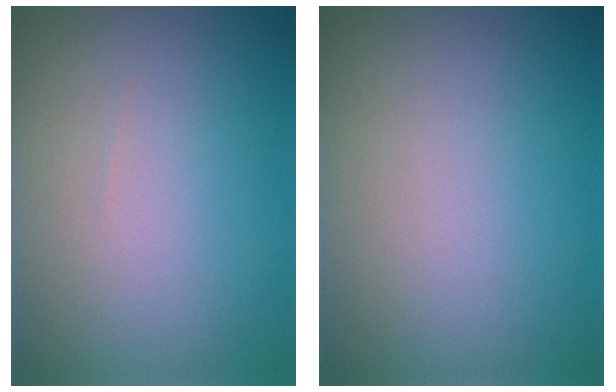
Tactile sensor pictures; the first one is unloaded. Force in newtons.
{"total": 0.0}